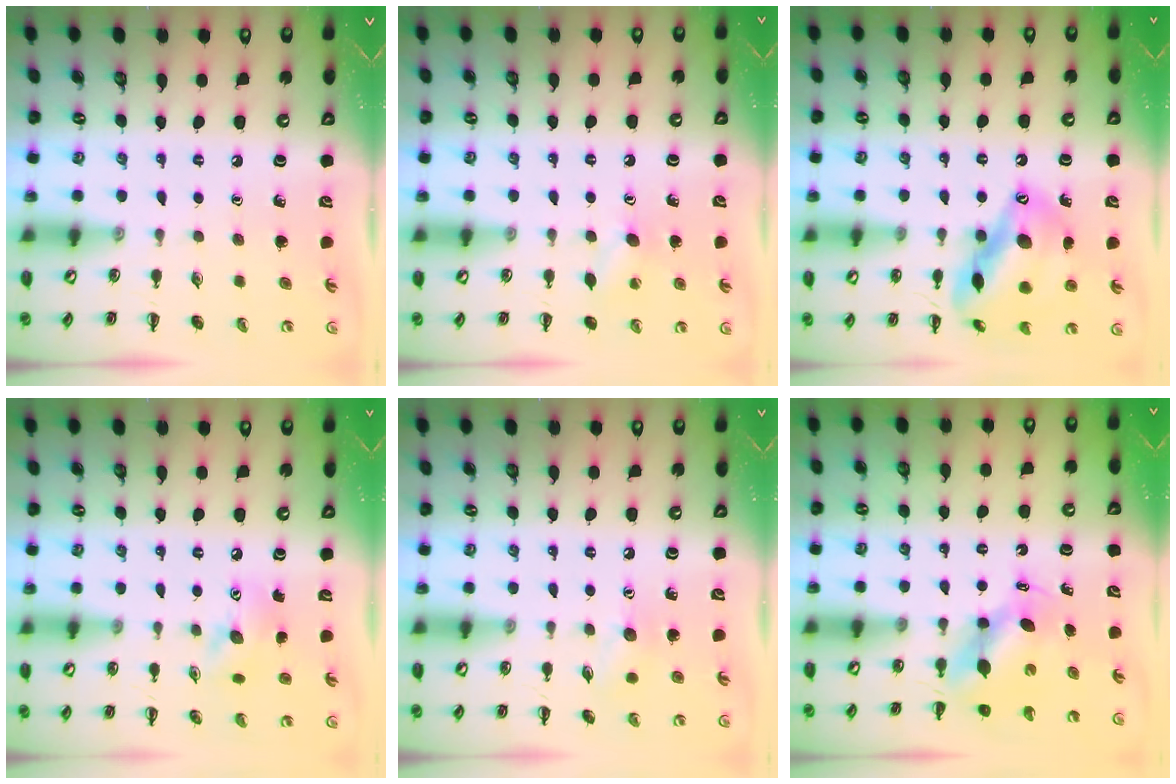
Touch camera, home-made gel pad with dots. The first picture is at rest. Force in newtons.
{"total": 6.2, "press": 6.0, "slide": 1.5}
{"total": 18.6, "press": 18.6, "slide": 1.6}
{"total": 9.7, "press": 9.7, "slide": 1.1}
{"total": 7.5, "press": 7.4, "slide": 1.1}
{"total": 6.1, "press": 6.0, "slide": 1.1}